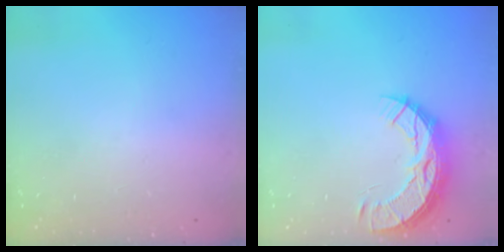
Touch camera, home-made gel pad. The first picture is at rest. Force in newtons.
{"total": 11.8, "press": 11.8, "slide": 1.0}